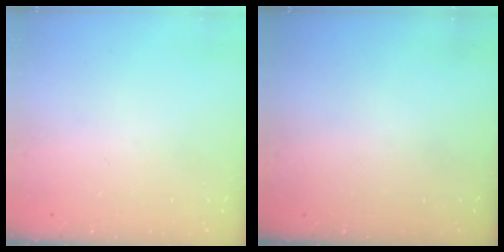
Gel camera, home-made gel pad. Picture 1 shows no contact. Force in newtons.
{"total": 0.0}